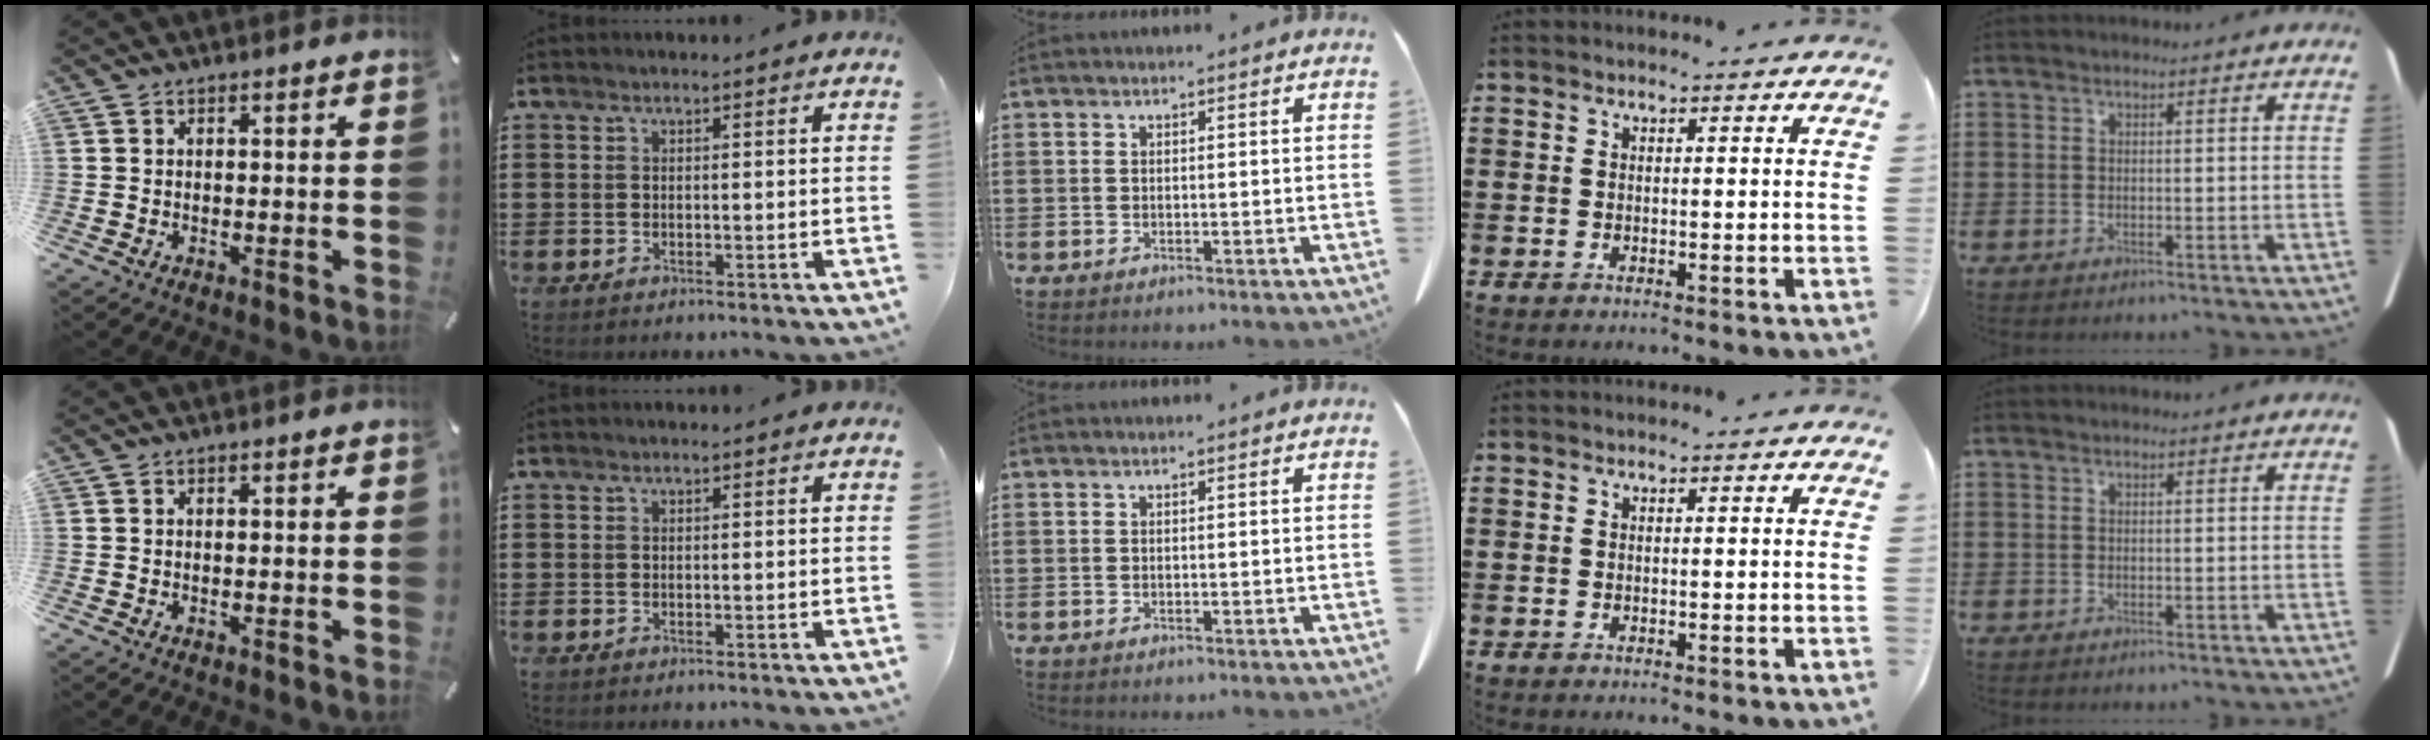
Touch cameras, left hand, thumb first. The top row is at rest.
{}